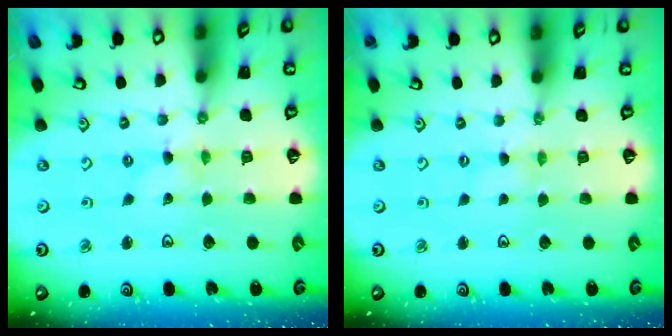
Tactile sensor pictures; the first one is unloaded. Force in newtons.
{"total": 0.8, "press": 0.8, "slide": 0.1}